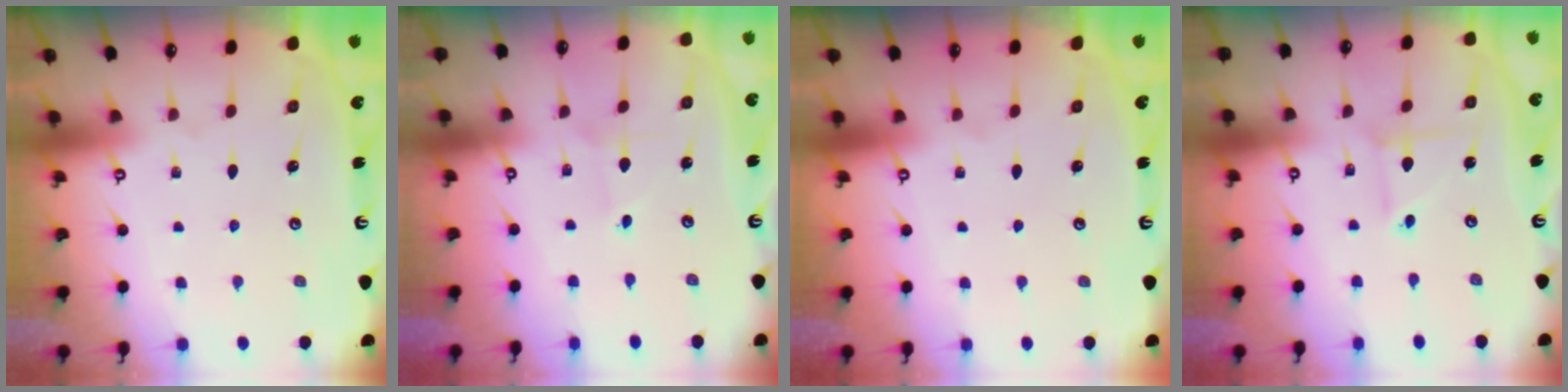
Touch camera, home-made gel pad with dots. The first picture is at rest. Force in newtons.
{"total": 0.7, "press": 0.7, "slide": 0.0}
{"total": 0.0}
{"total": 2.5, "press": 2.5, "slide": 0.2}